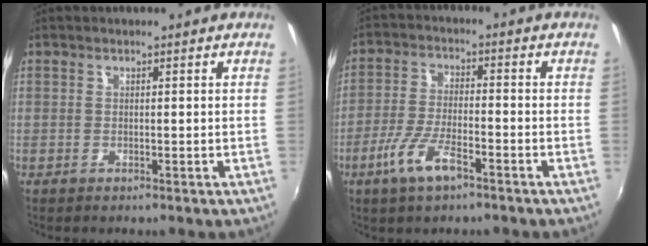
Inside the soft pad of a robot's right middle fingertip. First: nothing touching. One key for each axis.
{"total": 8.2, "fx": -4.7, "fy": 2.3, "fz": 6.3, "tx": -0.136, "ty": -0.008, "tz": -0.090}